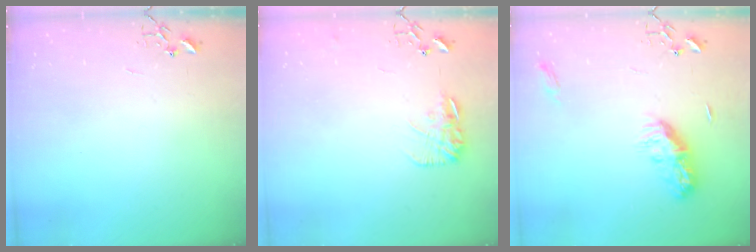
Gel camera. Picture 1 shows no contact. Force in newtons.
{"total": 11.1, "press": 11.1, "slide": 0.6}
{"total": 9.4, "press": 9.4, "slide": 0.1}